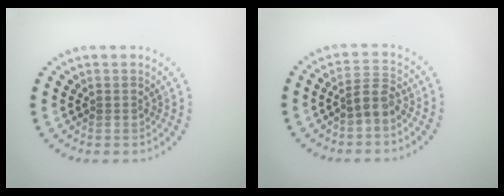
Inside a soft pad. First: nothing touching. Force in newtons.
{"total": 2.3, "press": 1.9, "slide": 1.2}